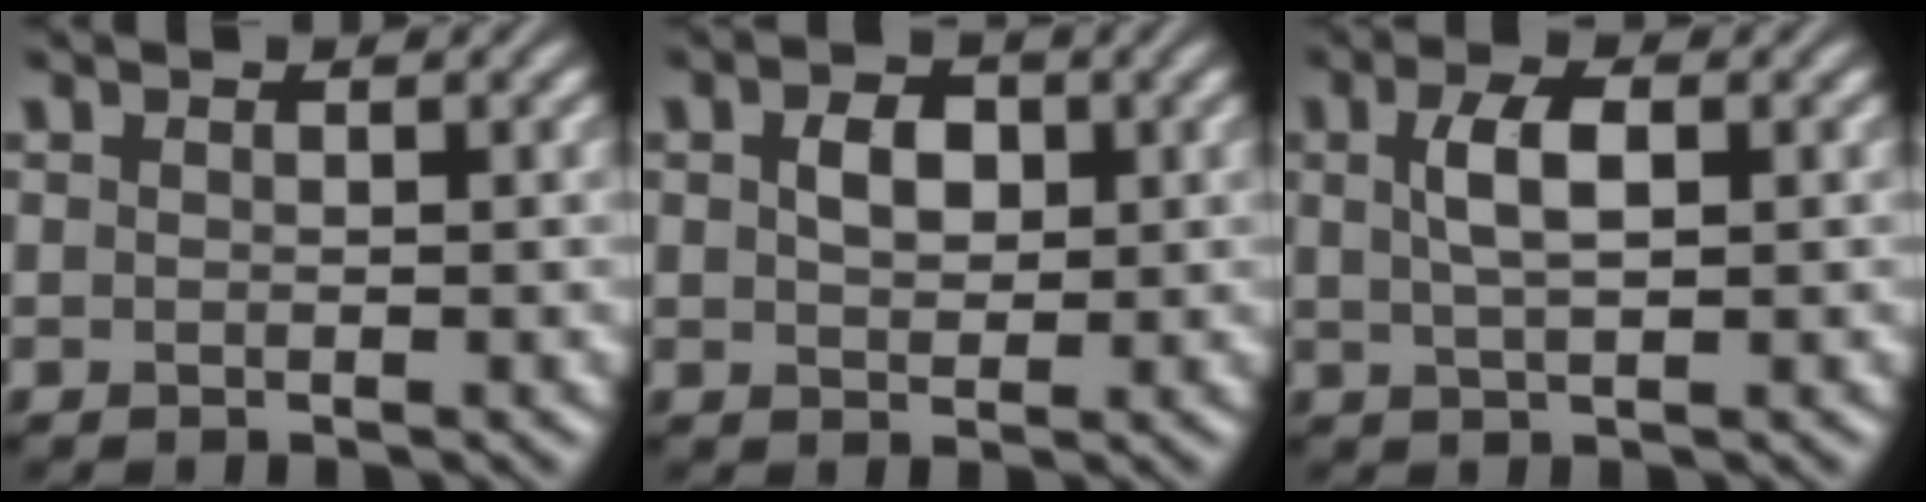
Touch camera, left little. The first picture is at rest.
{"total": 2.7, "force": [0.6, 1.9, 1.9], "torque": [-0.040, 0.003, 0.011]}
{"total": 3.2, "force": [0.8, 1.2, 2.8], "torque": [-0.058, 0.007, 0.015]}